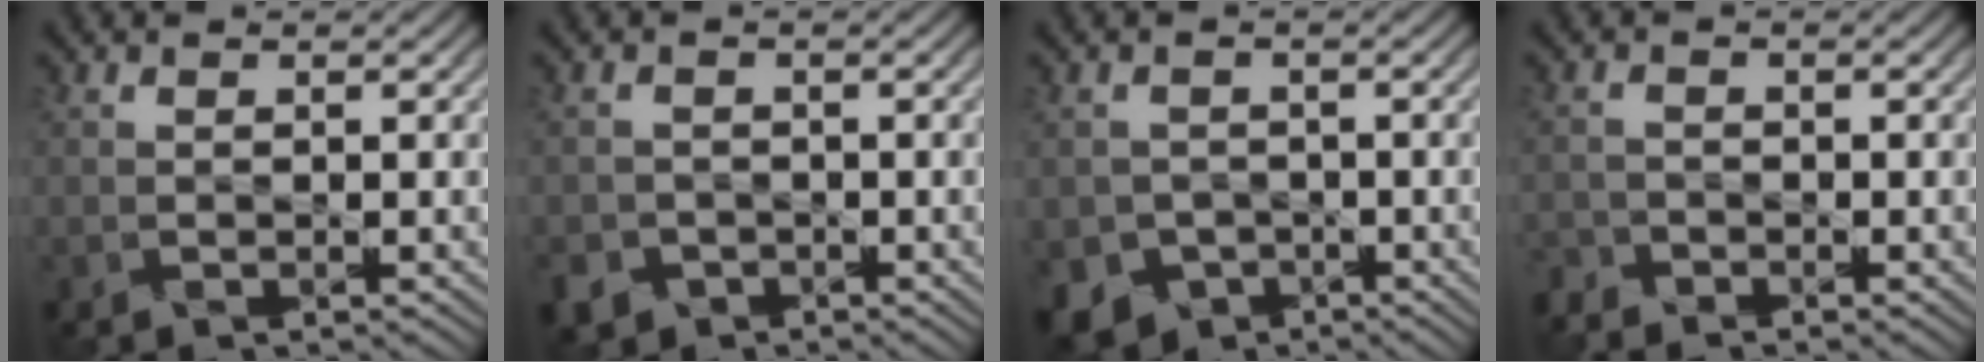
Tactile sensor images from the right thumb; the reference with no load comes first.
{"total": 3.5, "force": [-2.1, 2.6, 0.8], "torque": [-0.022, -0.006, -0.041]}
{"total": 6.0, "force": [-3.4, 4.7, 1.8], "torque": [-0.034, -0.014, -0.057]}
{"total": 2.0, "force": [-2.0, 0.5, 0.1], "torque": [-0.005, -0.006, -0.048]}